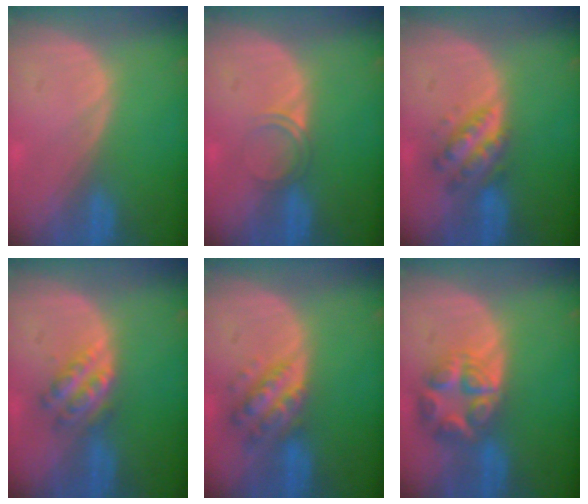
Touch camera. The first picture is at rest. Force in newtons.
{"total": 2.1, "press": 1.8, "slide": 1.1}
{"total": 5.3, "press": 5.3, "slide": 0.2}
{"total": 5.3, "press": 4.8, "slide": 2.1}
{"total": 6.4, "press": 5.8, "slide": 2.7}
{"total": 7.7, "press": 6.7, "slide": 3.7}